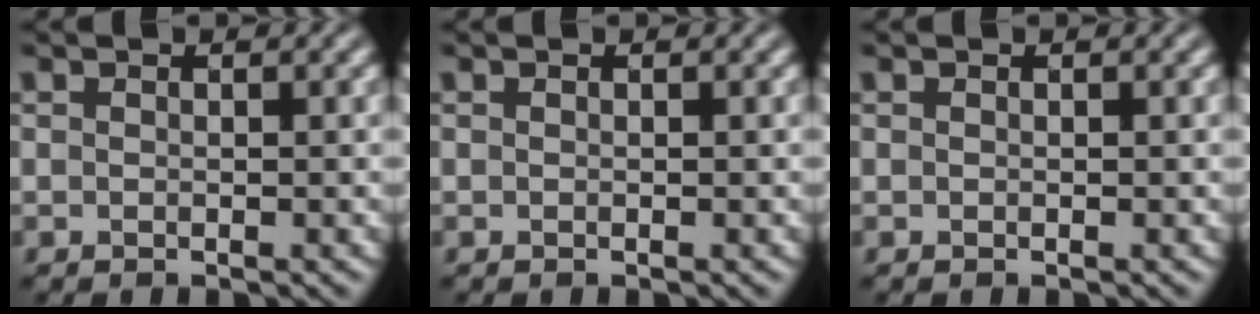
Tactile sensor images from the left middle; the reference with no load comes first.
{"total": 0.0}
{"total": 0.0}